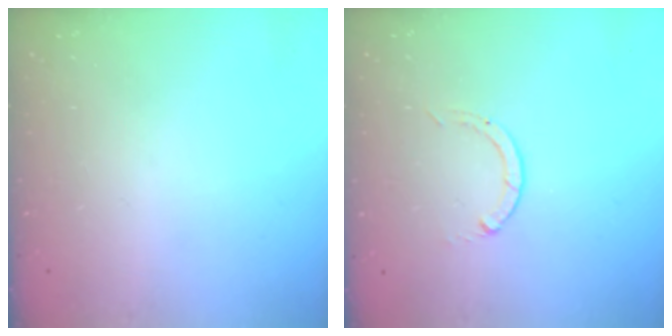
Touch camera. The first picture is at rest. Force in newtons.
{"total": 0.0}